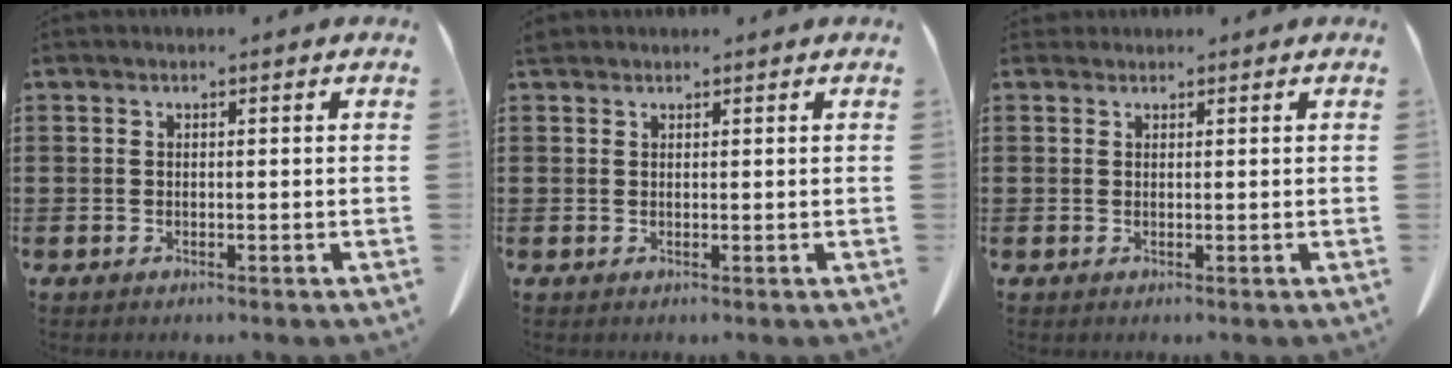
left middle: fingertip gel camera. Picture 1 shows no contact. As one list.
[{"total": 1.0, "force": [0.9, 0.3, 0.3], "torque": [-0.009, 0.000, 0.019]}, {"total": 0.7, "force": [0.7, 0.3, 0.1], "torque": [-0.004, 0.000, 0.015]}]